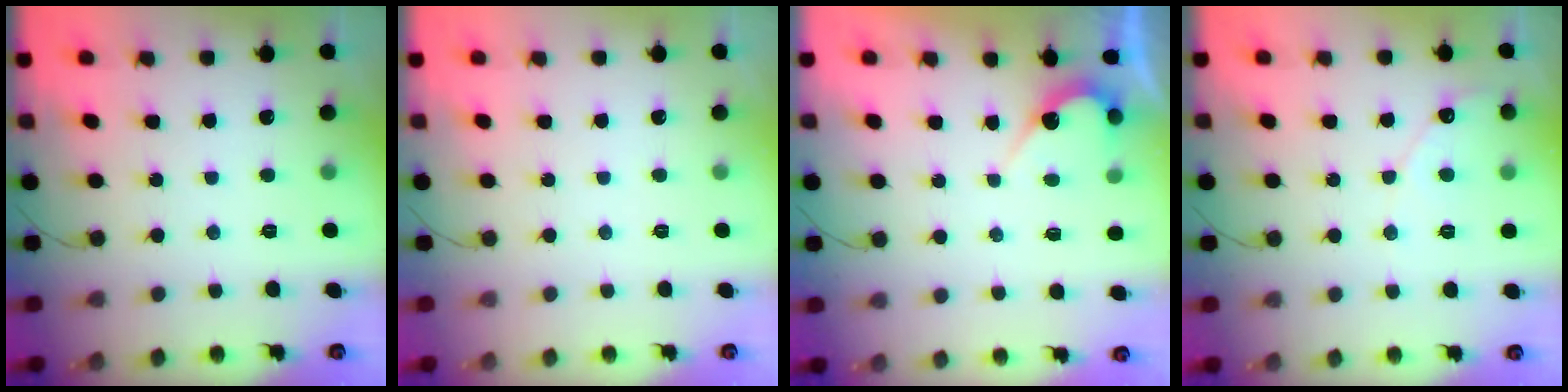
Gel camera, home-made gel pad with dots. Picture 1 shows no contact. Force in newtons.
{"total": 0.0}
{"total": 5.0, "press": 5.0, "slide": 0.3}
{"total": 4.0, "press": 4.0, "slide": 0.3}